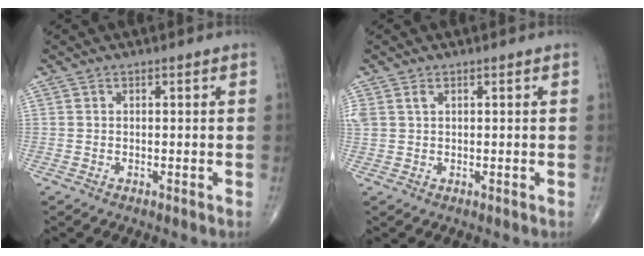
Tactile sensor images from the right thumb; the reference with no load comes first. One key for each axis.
{"total": 2.5, "fx": 1.0, "fy": 1.5, "fz": 1.7, "tx": -0.054, "ty": 0.014, "tz": 0.029}